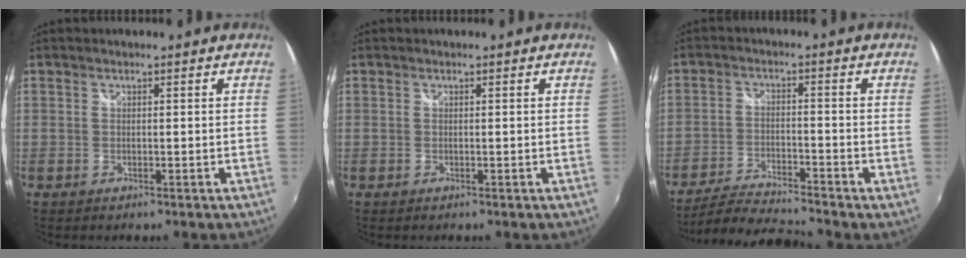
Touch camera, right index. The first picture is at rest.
{"total": 0.0}
{"total": 8.8, "force": [-8.1, 0.5, 3.4], "torque": [-0.085, -0.011, -0.156]}